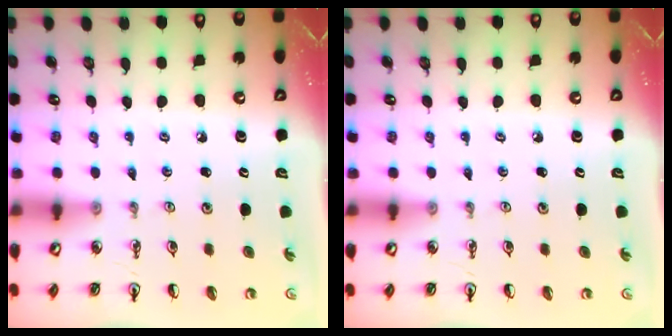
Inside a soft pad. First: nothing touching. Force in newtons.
{"total": 0.0}